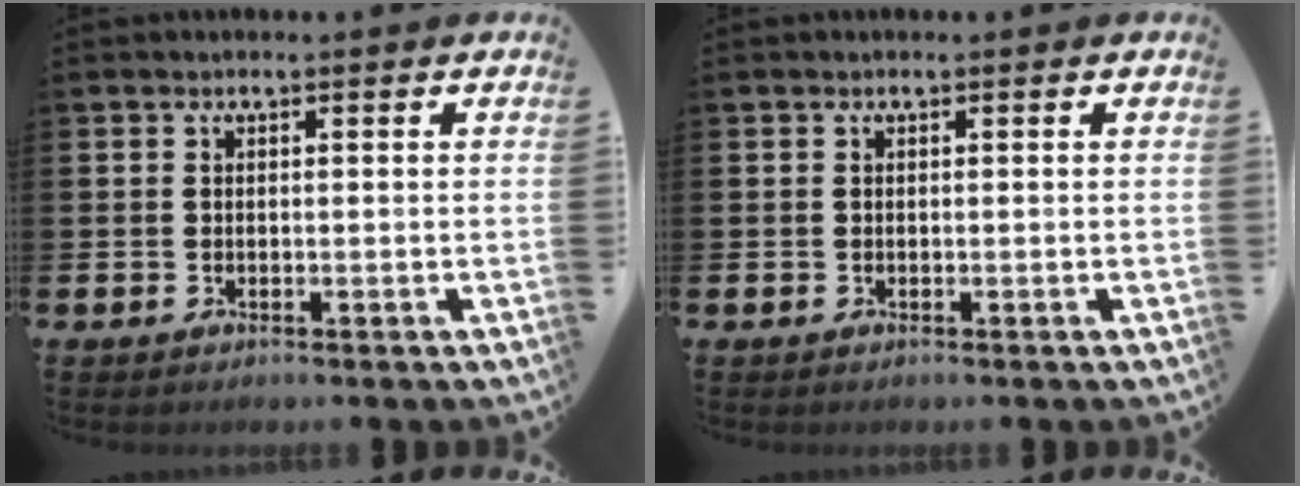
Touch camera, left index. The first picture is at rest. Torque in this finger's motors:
{"motor_torque": [0.00, 0.00, 0.00, 0.00]}